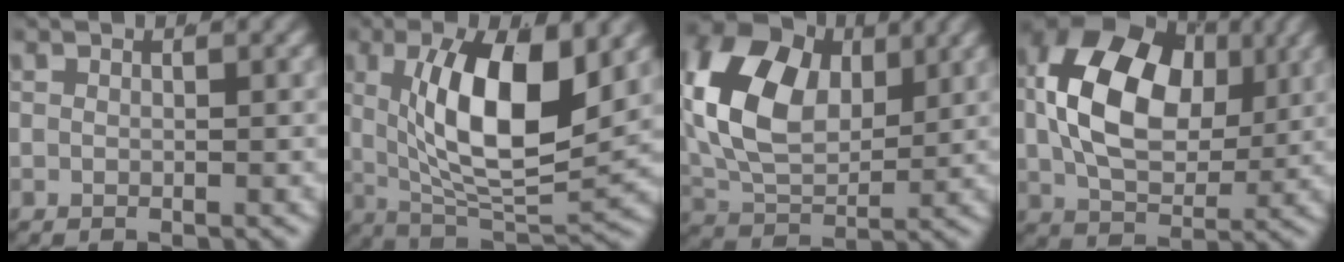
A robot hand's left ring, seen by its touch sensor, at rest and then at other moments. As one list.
[{"total": 11.1, "force": [2.0, 5.0, 9.7], "torque": [-0.174, -0.019, 0.048]}, {"total": 11.1, "force": [2.9, 7.6, 7.6], "torque": [-0.164, -0.015, 0.057]}, {"total": 11.5, "force": [2.1, 7.4, 8.5], "torque": [-0.170, -0.015, 0.045]}]